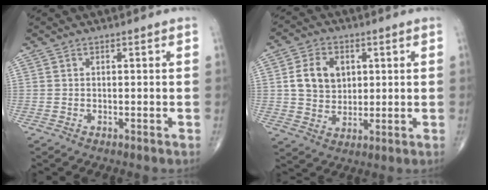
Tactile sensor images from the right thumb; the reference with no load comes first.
{"total": 8.9, "force": [2.0, 6.8, 5.3], "torque": [-0.070, -0.006, 0.039]}